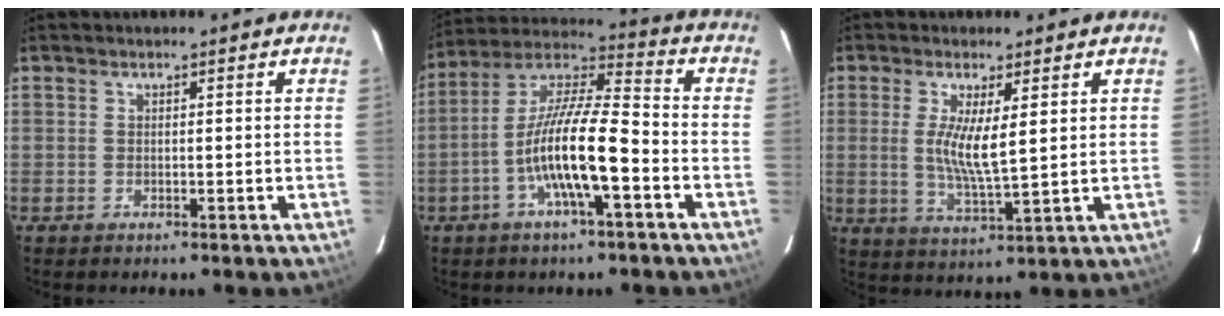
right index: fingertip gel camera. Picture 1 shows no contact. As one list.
[{"total": 13.9, "force": [-5.0, 2.4, 12.8], "torque": [-0.246, 0.002, -0.100]}, {"total": 6.5, "force": [1.4, 0.8, 6.3], "torque": [-0.121, -0.014, 0.026]}]